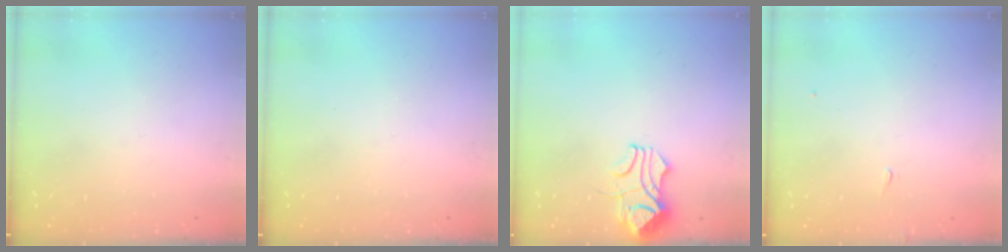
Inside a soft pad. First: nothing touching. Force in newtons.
{"total": 0.0}
{"total": 4.8, "press": 4.8, "slide": 0.1}
{"total": 1.4, "press": 1.3, "slide": 0.4}